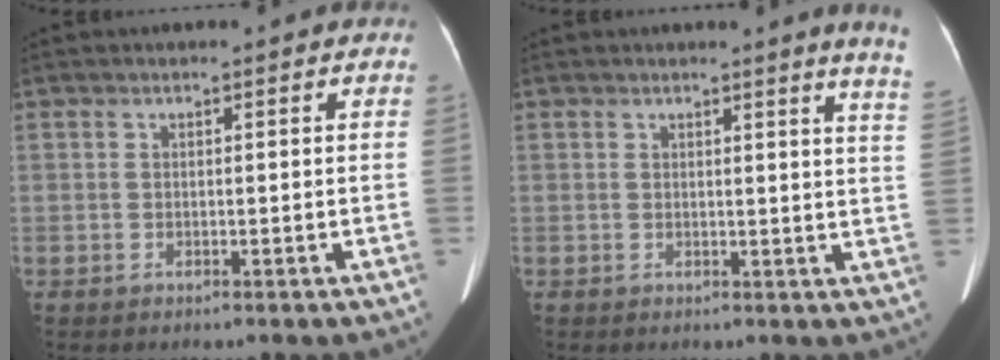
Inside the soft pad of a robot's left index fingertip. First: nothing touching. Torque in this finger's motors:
{"motor_torque": [0.80, -0.99, 0.09, 0.06]}